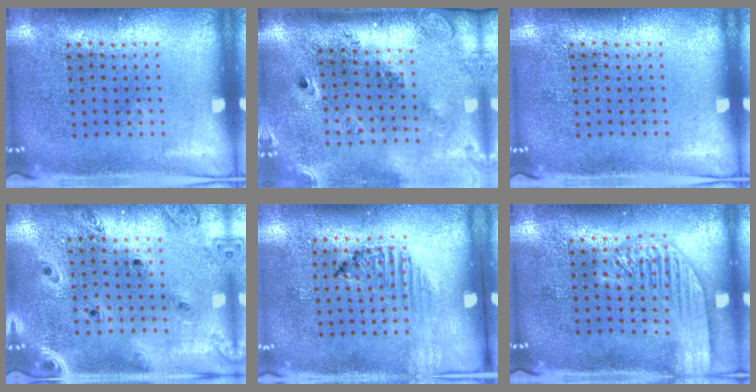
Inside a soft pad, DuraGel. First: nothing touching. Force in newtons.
{"total": 2.6, "press": 1.9, "slide": 1.8}
{"total": 0.0}
{"total": 1.3, "press": 1.3, "slide": 0.1}
{"total": 1.2, "press": 1.1, "slide": 0.4}
{"total": 2.4, "press": 2.4, "slide": 0.3}